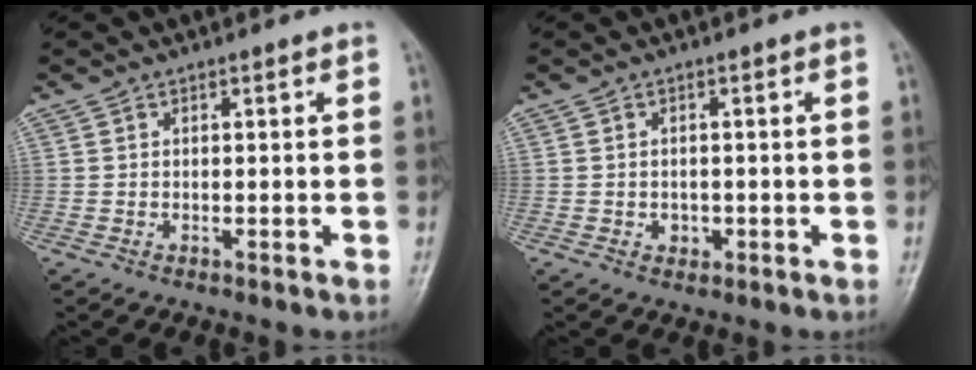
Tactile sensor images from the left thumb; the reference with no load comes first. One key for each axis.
{"total": 1.9, "fx": -0.5, "fy": 1.6, "fz": 0.9, "tx": -0.003, "ty": 0.003, "tz": -0.003}